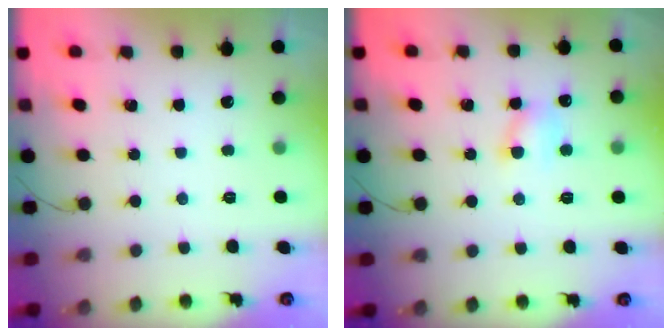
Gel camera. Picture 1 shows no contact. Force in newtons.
{"total": 5.7, "press": 5.7, "slide": 0.7}